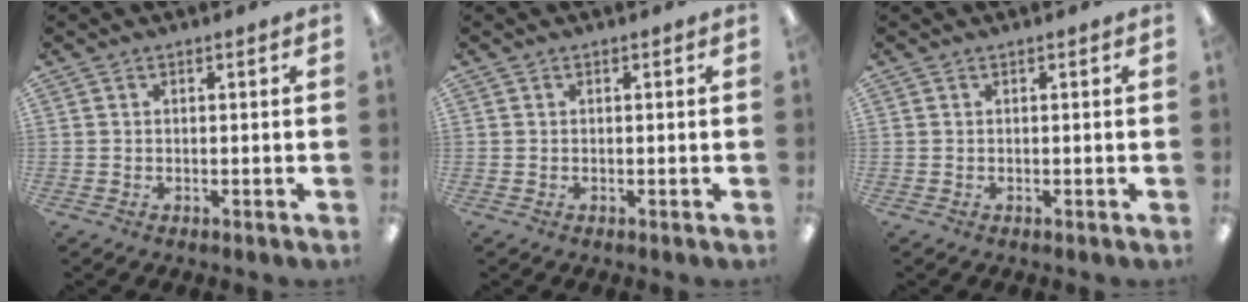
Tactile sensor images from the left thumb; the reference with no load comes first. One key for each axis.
{"total": 0.0}
{"total": 0.0}